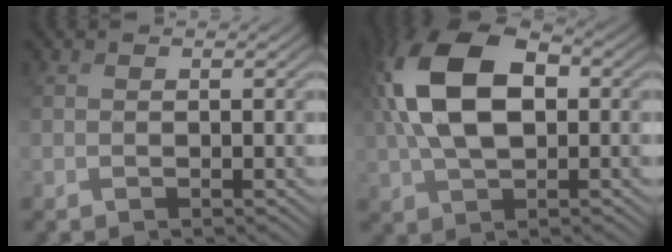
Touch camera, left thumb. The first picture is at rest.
{"total": 13.9, "force": [2.1, 8.0, 11.2], "torque": [-0.251, 0.012, 0.036]}